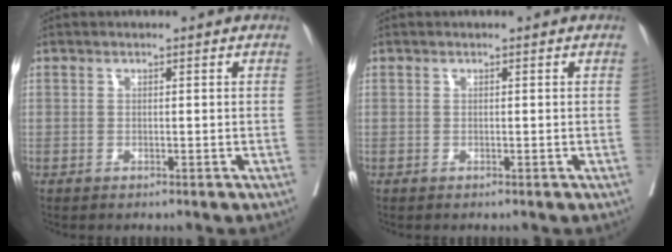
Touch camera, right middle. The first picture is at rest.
{"total": 0.0}